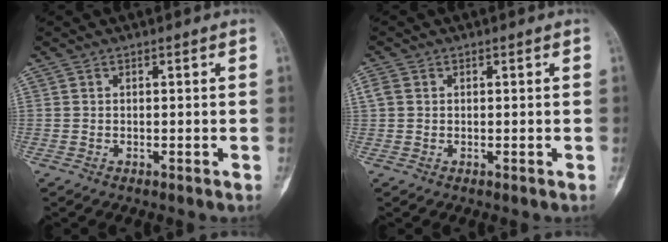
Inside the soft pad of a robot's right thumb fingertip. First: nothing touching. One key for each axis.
{"total": 1.7, "fx": 0.4, "fy": 1.4, "fz": 0.9, "tx": -0.025, "ty": 0.008, "tz": 0.009}